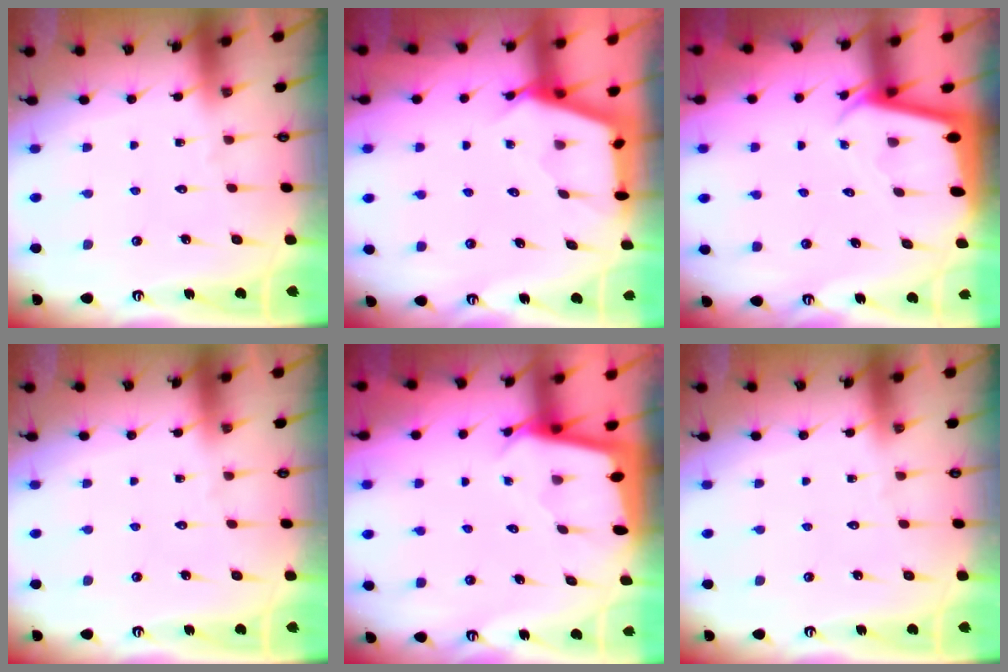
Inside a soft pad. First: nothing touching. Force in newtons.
{"total": 2.6, "press": 2.6, "slide": 0.4}
{"total": 2.0, "press": 2.0, "slide": 0.1}
{"total": 0.0}
{"total": 2.4, "press": 2.4, "slide": 0.1}
{"total": 0.0}